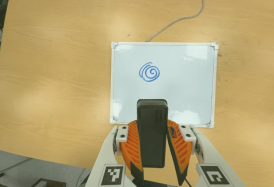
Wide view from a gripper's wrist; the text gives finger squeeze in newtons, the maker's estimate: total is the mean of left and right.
{"total": 11.0, "left": 8.6, "right": 13.4}